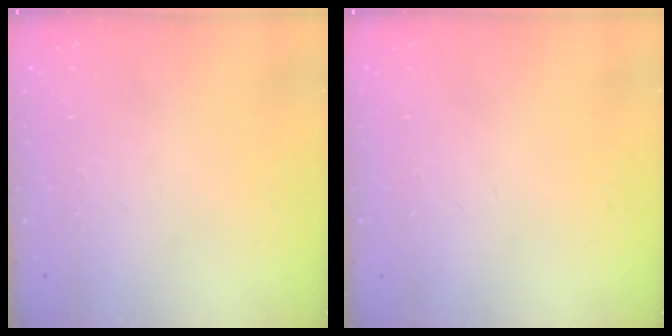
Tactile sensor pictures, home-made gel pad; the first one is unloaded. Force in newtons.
{"total": 0.0}